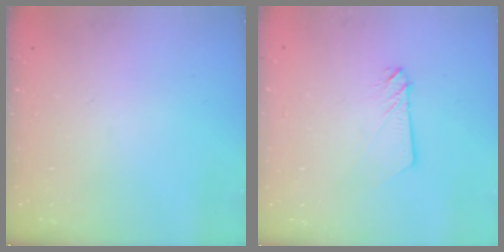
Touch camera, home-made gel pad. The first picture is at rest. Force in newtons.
{"total": 2.4, "press": 2.4, "slide": 0.2}